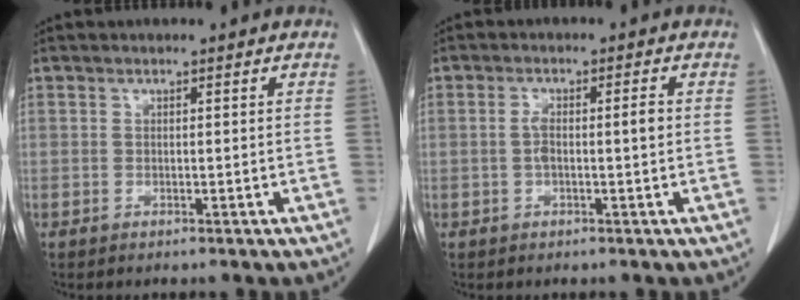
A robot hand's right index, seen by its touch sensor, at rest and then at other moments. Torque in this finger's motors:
{"motor_torque": [0.07, 0.03, 0.05, 0.02]}